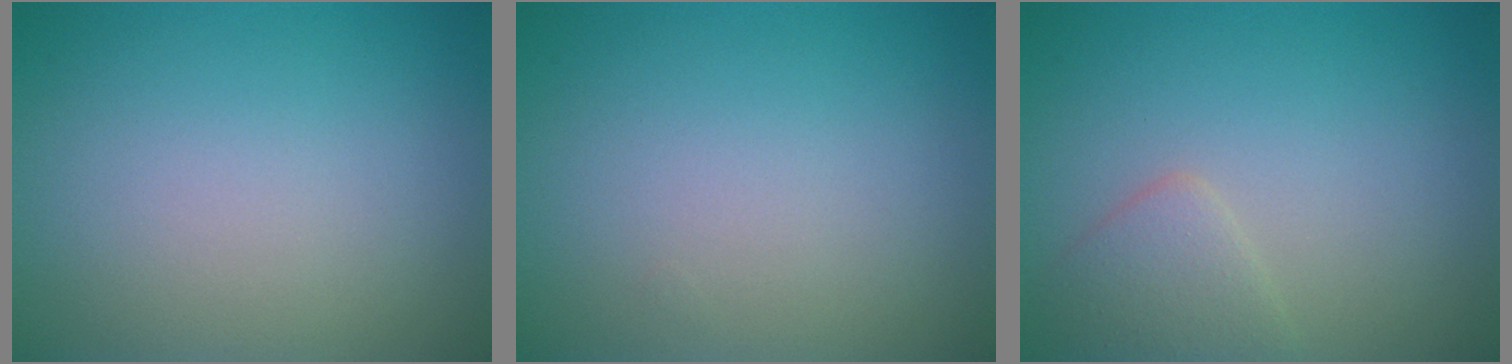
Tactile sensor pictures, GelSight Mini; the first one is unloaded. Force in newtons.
{"total": 0.0}
{"total": 2.0, "press": 2.0, "slide": 0.0}